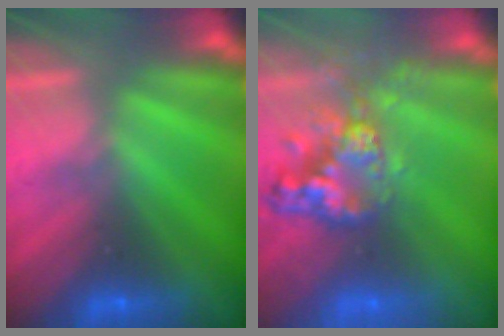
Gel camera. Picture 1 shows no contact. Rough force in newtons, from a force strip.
{"total": 6.5}